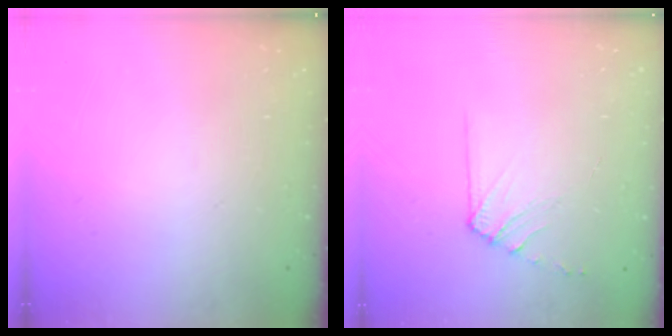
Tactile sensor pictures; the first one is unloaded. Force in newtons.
{"total": 6.8, "press": 6.7, "slide": 0.8}